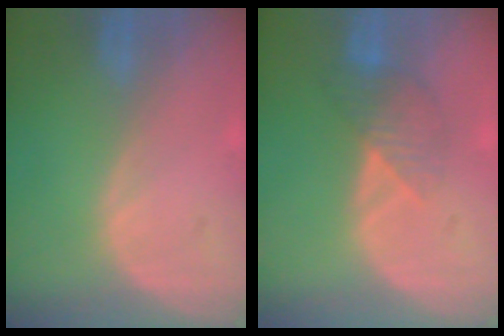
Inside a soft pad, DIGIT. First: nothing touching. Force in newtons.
{"total": 4.0, "press": 4.0, "slide": 0.6}